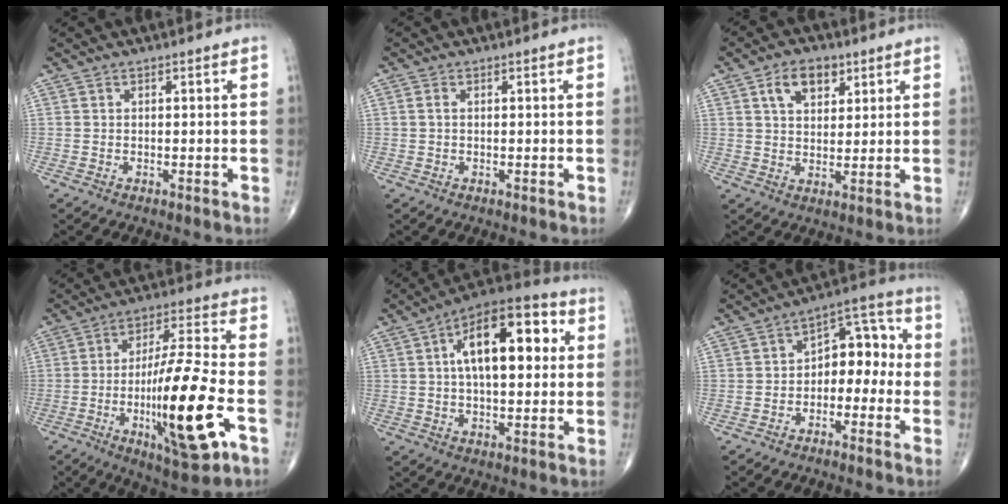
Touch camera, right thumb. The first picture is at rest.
{"total": 1.0, "force": [0.1, 0.6, 0.7], "torque": [-0.015, 0.003, 0.001]}
{"total": 7.5, "force": [3.5, 4.6, 4.7], "torque": [-0.057, -0.010, 0.059]}
{"total": 19.2, "force": [-5.5, 3.6, 18.1], "torque": [-0.325, 0.011, -0.083]}
{"total": 17.7, "force": [3.9, 8.3, 15.1], "torque": [-0.209, 0.024, 0.051]}
{"total": 9.4, "force": [-1.6, 6.1, 6.9], "torque": [-0.061, 0.048, -0.039]}